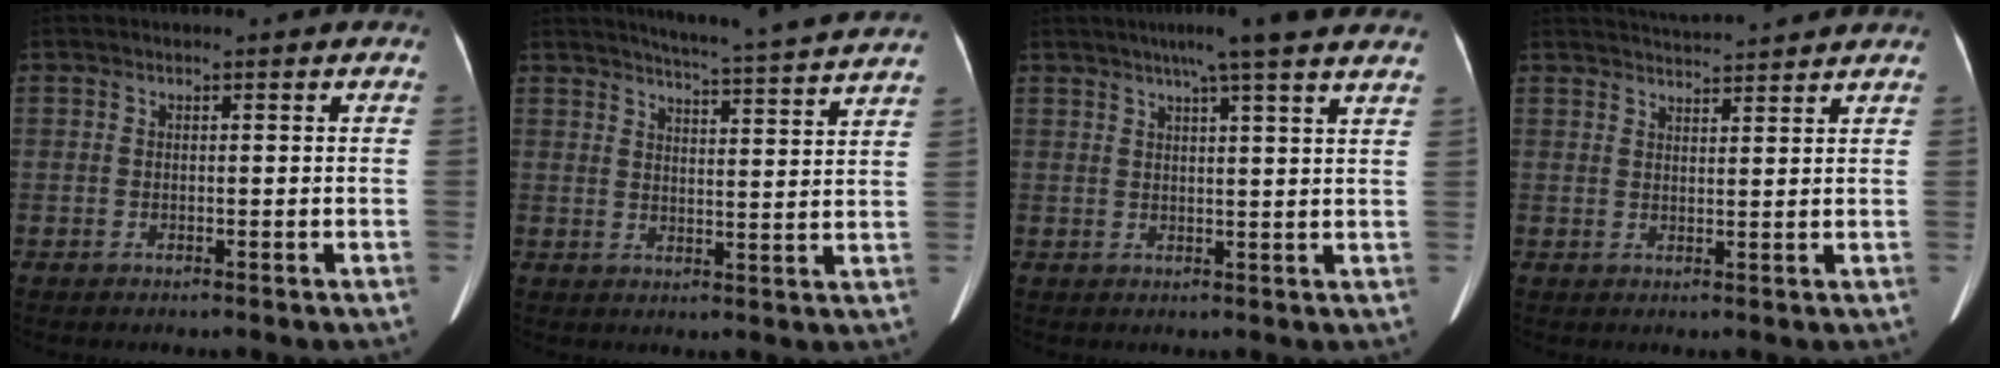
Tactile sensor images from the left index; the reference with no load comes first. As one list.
[{"total": 15.2, "force": [14.2, -1.1, 5.4], "torque": [-0.093, -0.032, 0.171]}, {"total": 12.1, "force": [9.6, -0.4, 7.3], "torque": [-0.108, 0.020, 0.105]}, {"total": 7.1, "force": [6.9, -0.4, 1.6], "torque": [-0.035, 0.024, 0.100]}]